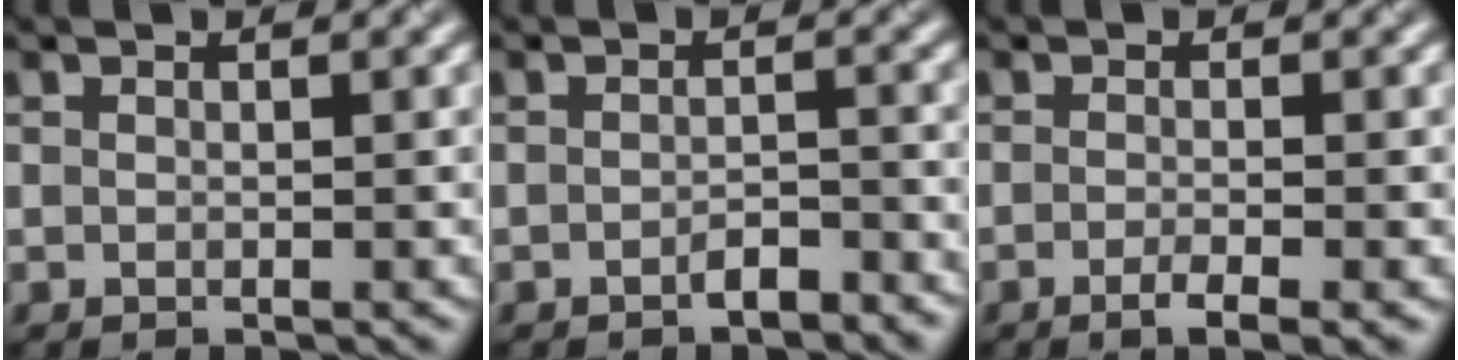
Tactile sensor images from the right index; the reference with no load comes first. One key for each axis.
{"total": 1.6, "fx": -1.2, "fy": 0.5, "fz": 1.0, "tx": -0.016, "ty": 0.003, "tz": -0.022}
{"total": 2.6, "fx": -1.1, "fy": 0.7, "fz": 2.2, "tx": -0.030, "ty": -0.002, "tz": -0.022}